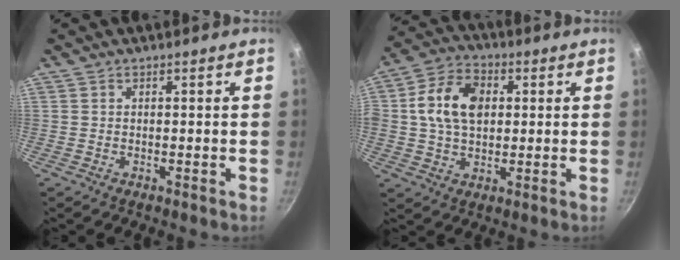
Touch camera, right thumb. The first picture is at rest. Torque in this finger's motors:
{"motor_torque": [-0.21, 0.74, 0.37, -0.32, 0.38]}